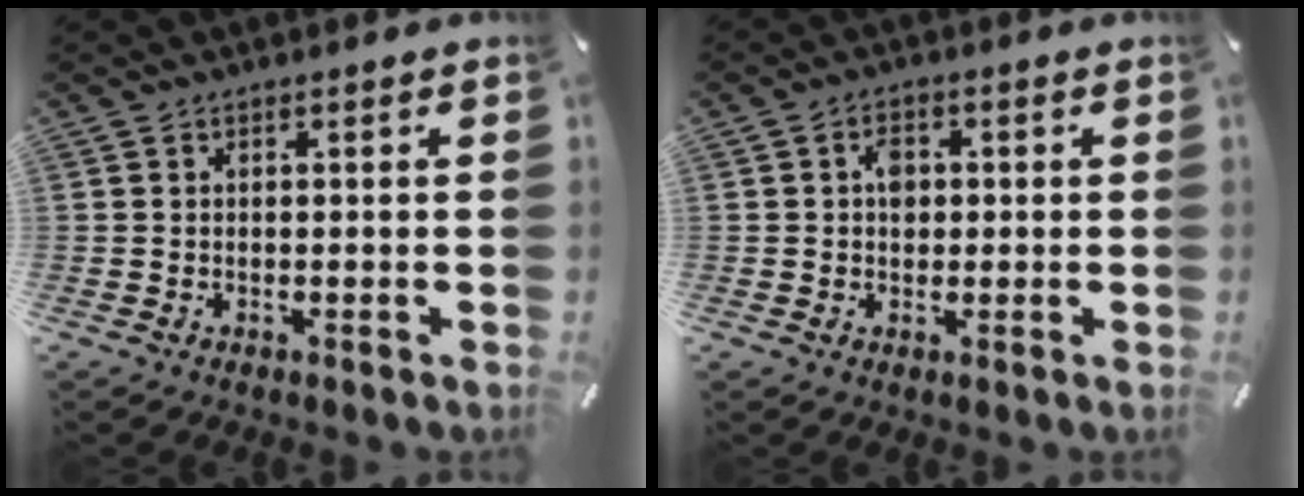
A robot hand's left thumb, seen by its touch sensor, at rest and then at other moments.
{"total": 3.8, "force": [0.3, 3.0, 2.3], "torque": [-0.022, -0.001, -0.001]}